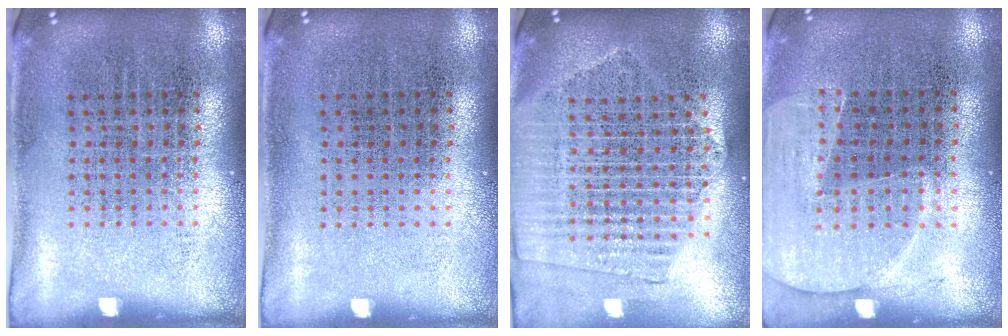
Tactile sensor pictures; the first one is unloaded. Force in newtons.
{"total": 0.0}
{"total": 2.1, "press": 1.9, "slide": 0.9}
{"total": 1.4, "press": 1.3, "slide": 0.5}